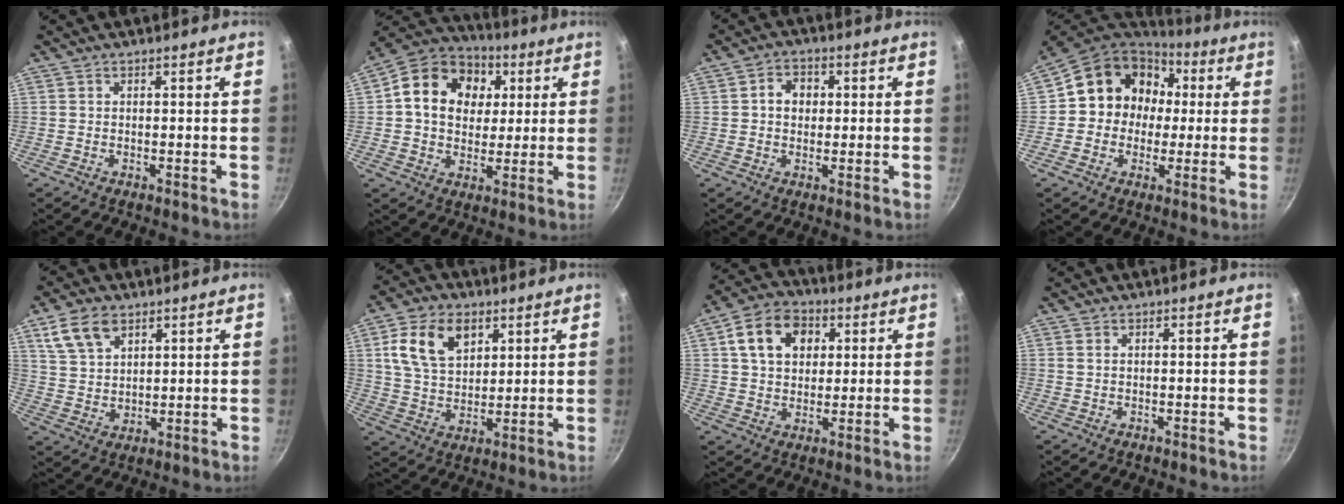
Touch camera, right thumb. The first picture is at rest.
{"total": 16.3, "force": [3.8, 12.8, 9.2], "torque": [-0.136, 0.010, 0.049]}
{"total": 4.8, "force": [0.5, 4.0, 2.7], "torque": [-0.020, 0.007, 0.002]}
{"total": 14.8, "force": [1.8, 13.0, 6.7], "torque": [-0.078, 0.034, 0.014]}
{"total": 8.3, "force": [4.5, 5.2, 4.7], "torque": [-0.074, -0.010, 0.093]}
{"total": 12.7, "force": [4.9, 8.4, 8.1], "torque": [-0.125, -0.011, 0.089]}
{"total": 11.7, "force": [3.6, 8.7, 6.9], "torque": [-0.097, 0.007, 0.048]}
{"total": 0.6, "force": [0.3, 0.3, 0.4], "torque": [-0.008, 0.001, 0.006]}